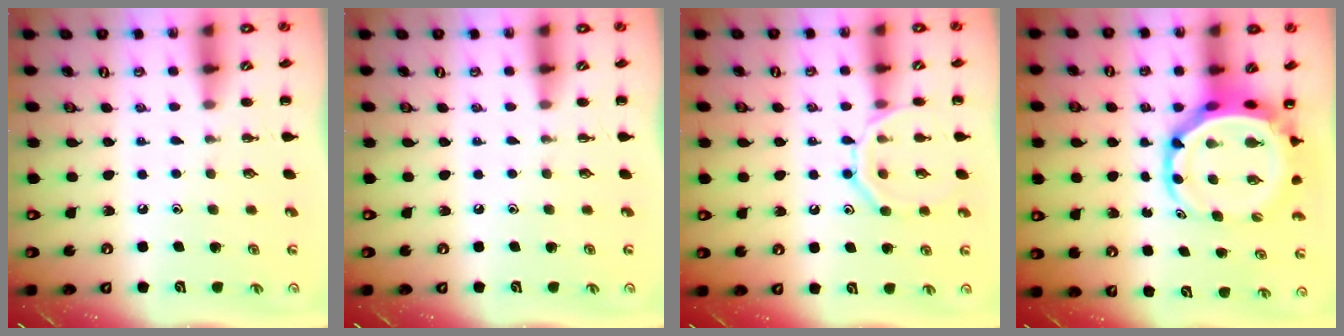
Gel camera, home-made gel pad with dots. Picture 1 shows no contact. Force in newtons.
{"total": 0.0}
{"total": 12.3, "press": 12.3, "slide": 1.1}
{"total": 8.1, "press": 7.8, "slide": 2.4}